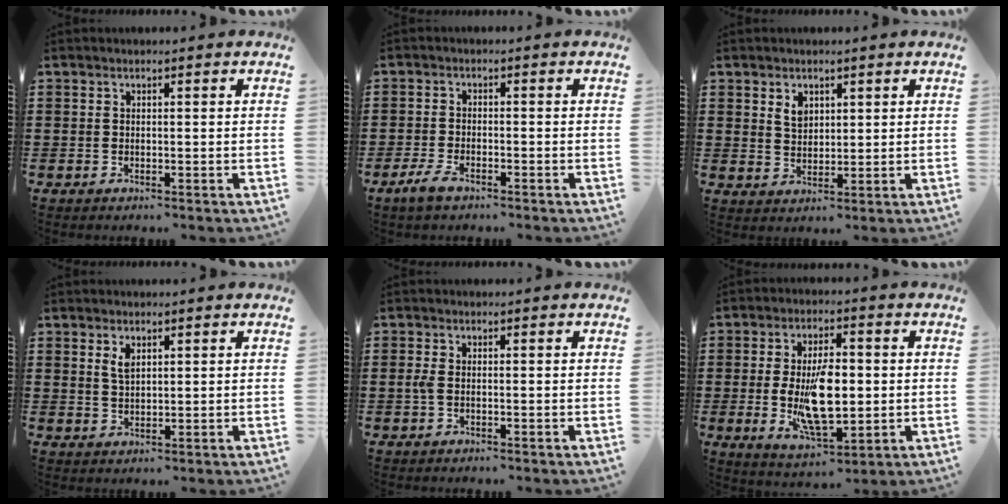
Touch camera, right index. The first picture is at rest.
{"total": 2.7, "force": [-1.9, 1.0, 1.6], "torque": [-0.041, 0.000, -0.042]}
{"total": 3.0, "force": [1.6, 2.1, 1.5], "torque": [-0.036, 0.007, 0.030]}
{"total": 2.3, "force": [1.3, 1.1, 1.6], "torque": [-0.036, 0.002, 0.024]}
{"total": 1.5, "force": [-0.3, 0.5, 1.3], "torque": [-0.041, -0.006, -0.010]}
{"total": 11.1, "force": [-0.5, 5.0, 9.9], "torque": [-0.193, -0.013, -0.013]}